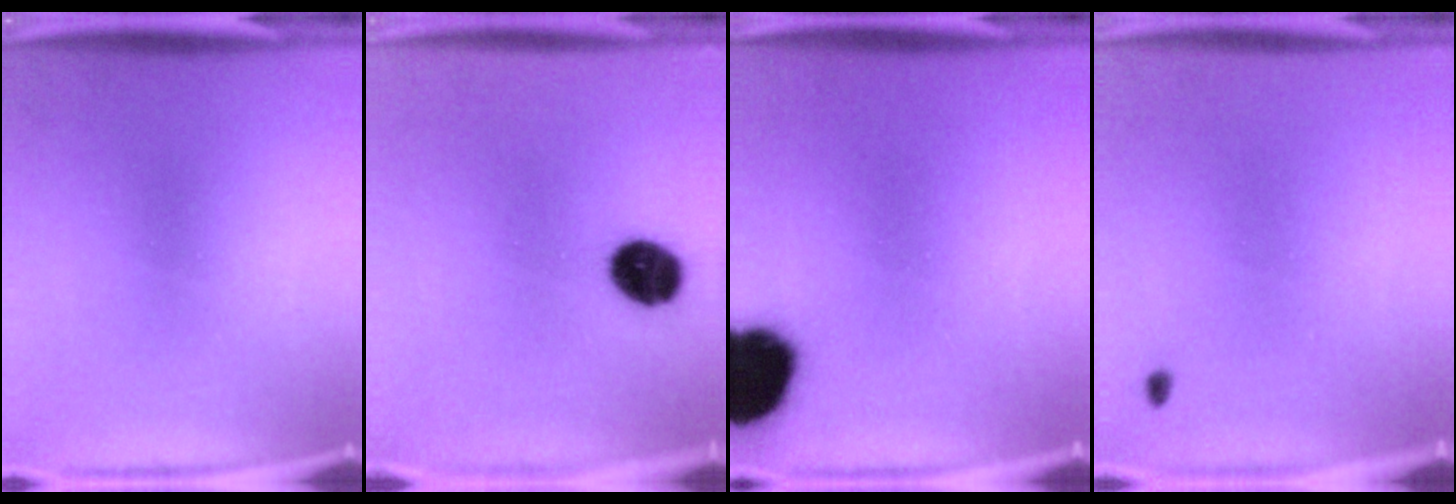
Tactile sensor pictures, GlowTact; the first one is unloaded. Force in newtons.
{"total": 9.4}
{"total": 18.1}
{"total": 0.6}